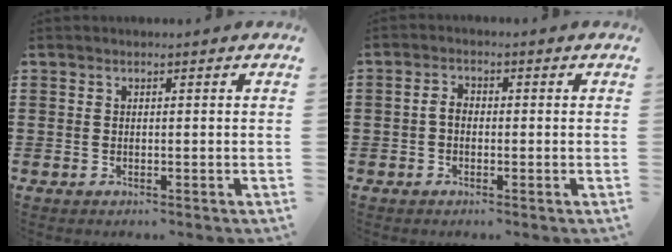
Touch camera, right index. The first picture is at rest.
{"total": 2.3, "force": [-0.5, 1.5, 1.7], "torque": [-0.041, 0.001, -0.012]}